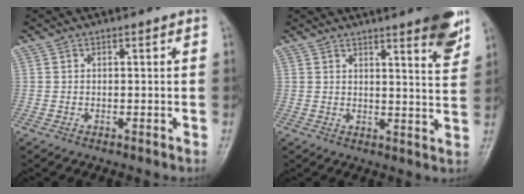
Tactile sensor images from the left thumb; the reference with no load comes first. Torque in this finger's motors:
{"motor_torque": [1.59, 0.77, 1.03, -0.96, 0.02]}